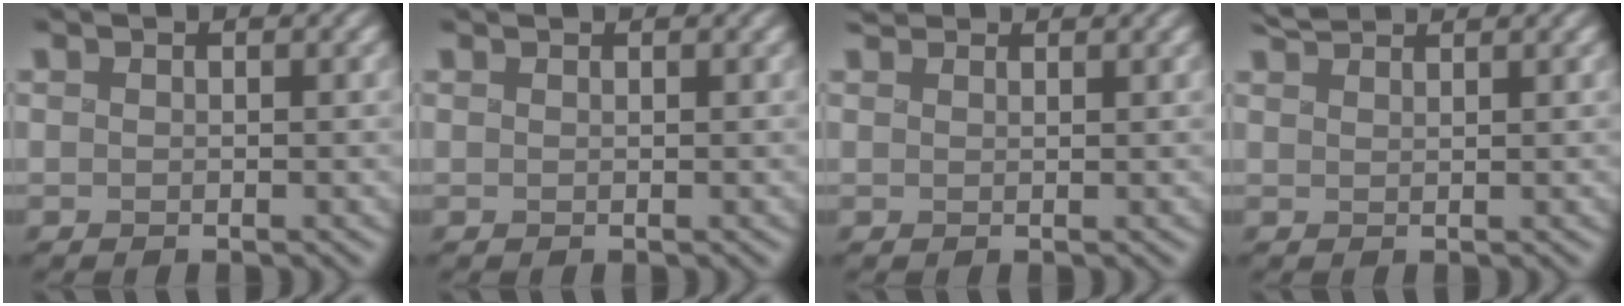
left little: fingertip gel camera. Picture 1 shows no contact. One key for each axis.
{"total": 0.6, "fx": 0.6, "fy": 0.0, "fz": 0.1, "tx": -0.001, "ty": 0.003, "tz": 0.007}
{"total": 2.1, "fx": 2.0, "fy": 0.5, "fz": 0.6, "tx": -0.013, "ty": 0.010, "tz": 0.029}
{"total": 2.3, "fx": 2.2, "fy": 0.2, "fz": 0.7, "tx": -0.008, "ty": 0.011, "tz": 0.041}